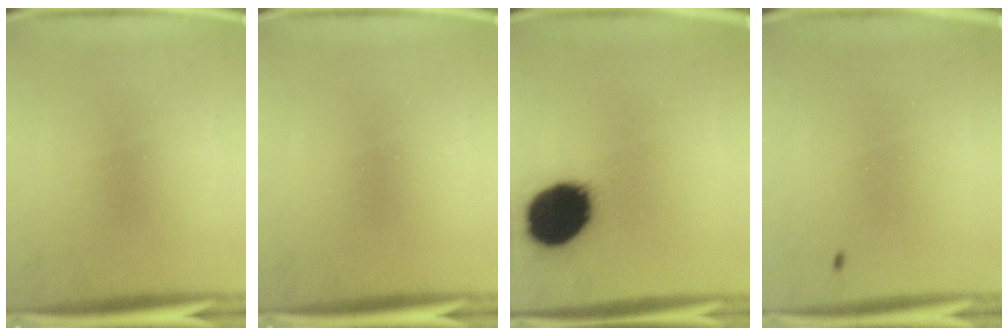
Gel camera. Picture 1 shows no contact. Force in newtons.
{"total": 0.0}
{"total": 19.7}
{"total": 0.8}